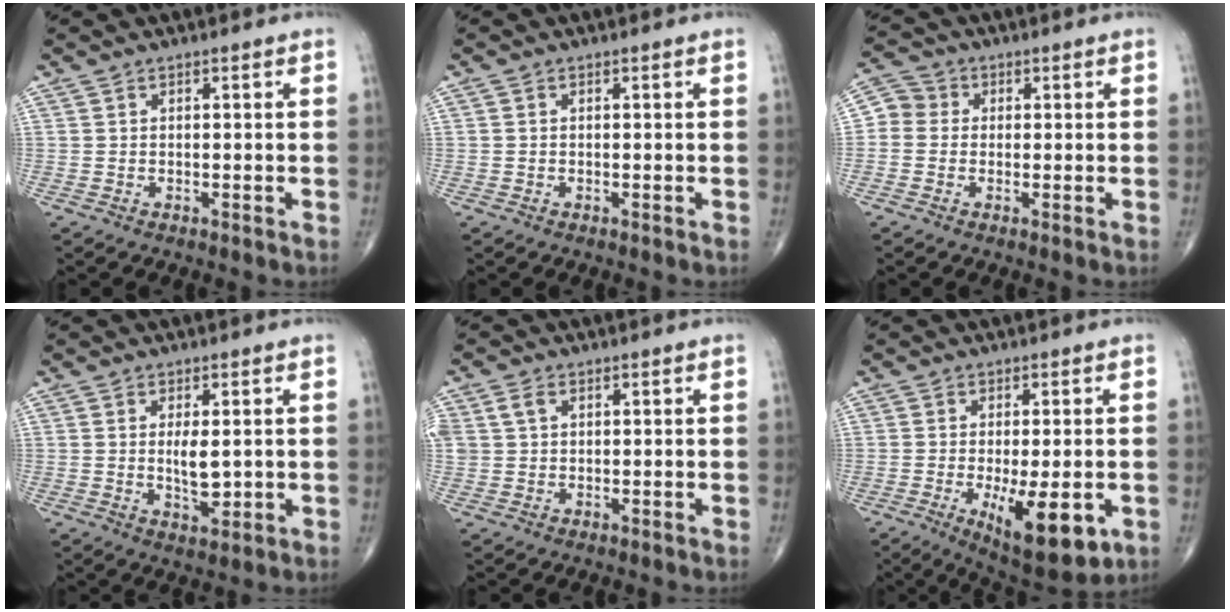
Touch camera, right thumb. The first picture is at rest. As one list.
[{"total": 0.0}, {"total": 5.0, "force": [0.0, 4.7, 1.7], "torque": [-0.015, 0.012, -0.014]}, {"total": 5.1, "force": [0.3, 2.0, 4.6], "torque": [-0.076, -0.011, 0.010]}, {"total": 3.0, "force": [1.0, 2.2, 1.8], "torque": [-0.038, 0.008, 0.026]}, {"total": 12.7, "force": [-3.8, 4.6, 11.2], "torque": [-0.166, -0.018, -0.044]}]